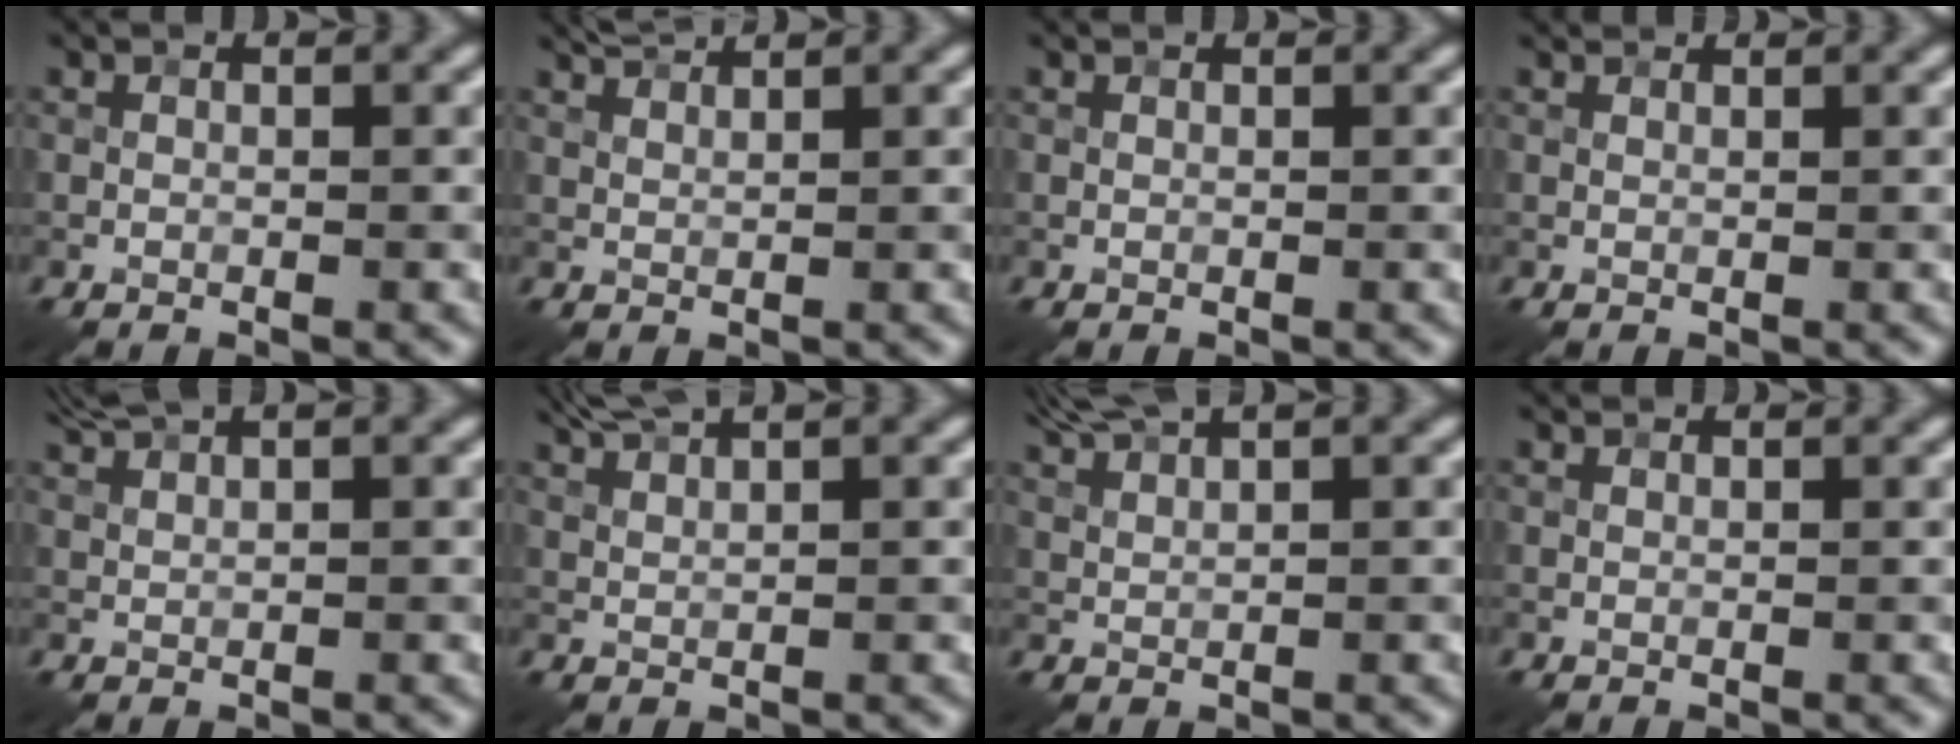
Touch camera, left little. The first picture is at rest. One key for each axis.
{"total": 2.2, "fx": 1.9, "fy": 0.3, "fz": 1.0, "tx": -0.027, "ty": 0.002, "tz": 0.034}
{"total": 0.5, "fx": 0.5, "fy": 0.0, "fz": 0.1, "tx": -0.005, "ty": -0.002, "tz": 0.003}
{"total": 1.7, "fx": 1.6, "fy": 0.4, "fz": 0.6, "tx": -0.019, "ty": -0.005, "tz": 0.016}
{"total": 2.1, "fx": 1.8, "fy": 0.2, "fz": 1.1, "tx": -0.026, "ty": 0.005, "tz": 0.041}
{"total": 2.9, "fx": 2.3, "fy": 0.4, "fz": 1.6, "tx": -0.036, "ty": 0.005, "tz": 0.046}
{"total": 3.4, "fx": 2.8, "fy": 0.4, "fz": 1.8, "tx": -0.038, "ty": 0.007, "tz": 0.054}
{"total": 1.0, "fx": 0.9, "fy": 0.1, "fz": 0.3, "tx": -0.013, "ty": -0.002, "tz": 0.006}